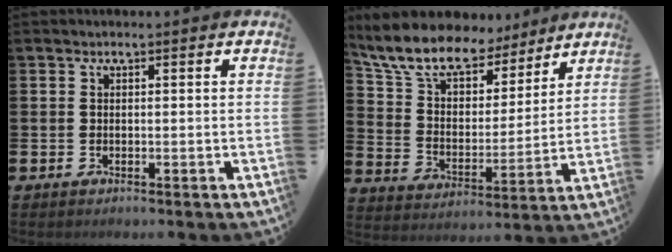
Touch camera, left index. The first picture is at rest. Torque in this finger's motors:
{"motor_torque": [2.14, 0.00, 0.75, 0.21]}